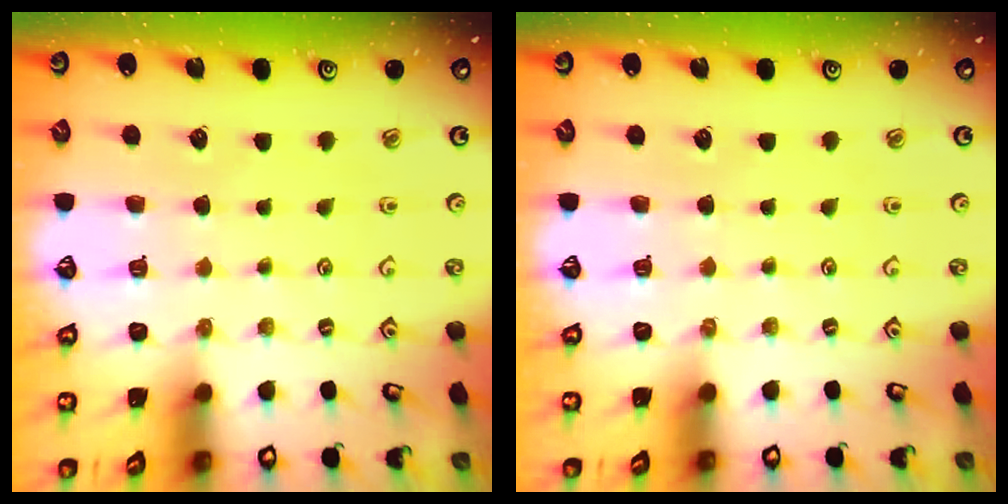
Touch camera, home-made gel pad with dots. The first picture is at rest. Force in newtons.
{"total": 0.0}